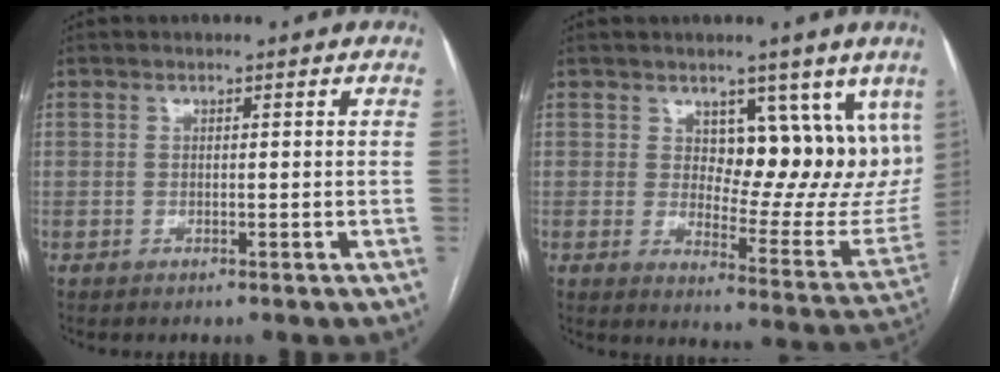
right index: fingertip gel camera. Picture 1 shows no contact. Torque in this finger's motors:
{"motor_torque": [0.07, 0.15, 0.09, 0.02]}